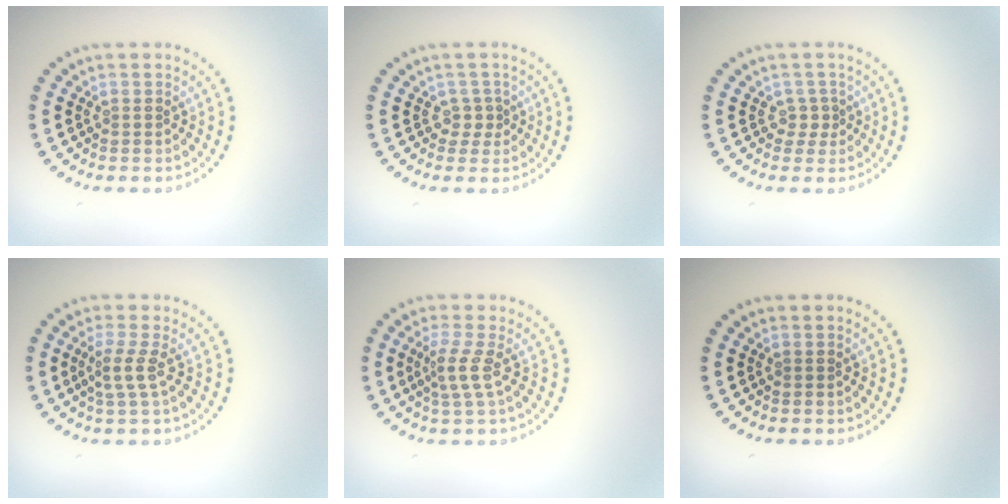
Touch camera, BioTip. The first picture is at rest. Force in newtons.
{"total": 1.3, "press": 1.0, "slide": 0.9}
{"total": 1.3, "press": 1.0, "slide": 0.9}
{"total": 2.1, "press": 1.5, "slide": 1.4}
{"total": 2.2, "press": 1.5, "slide": 1.6}
{"total": 0.0}